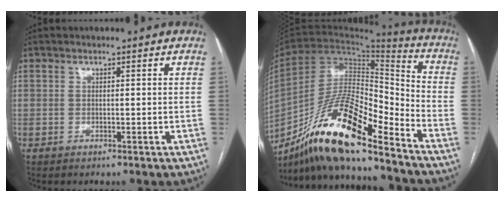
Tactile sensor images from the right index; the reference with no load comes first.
{"total": 20.8, "force": [-15.1, 3.4, 13.9], "torque": [-0.272, -0.006, -0.277]}